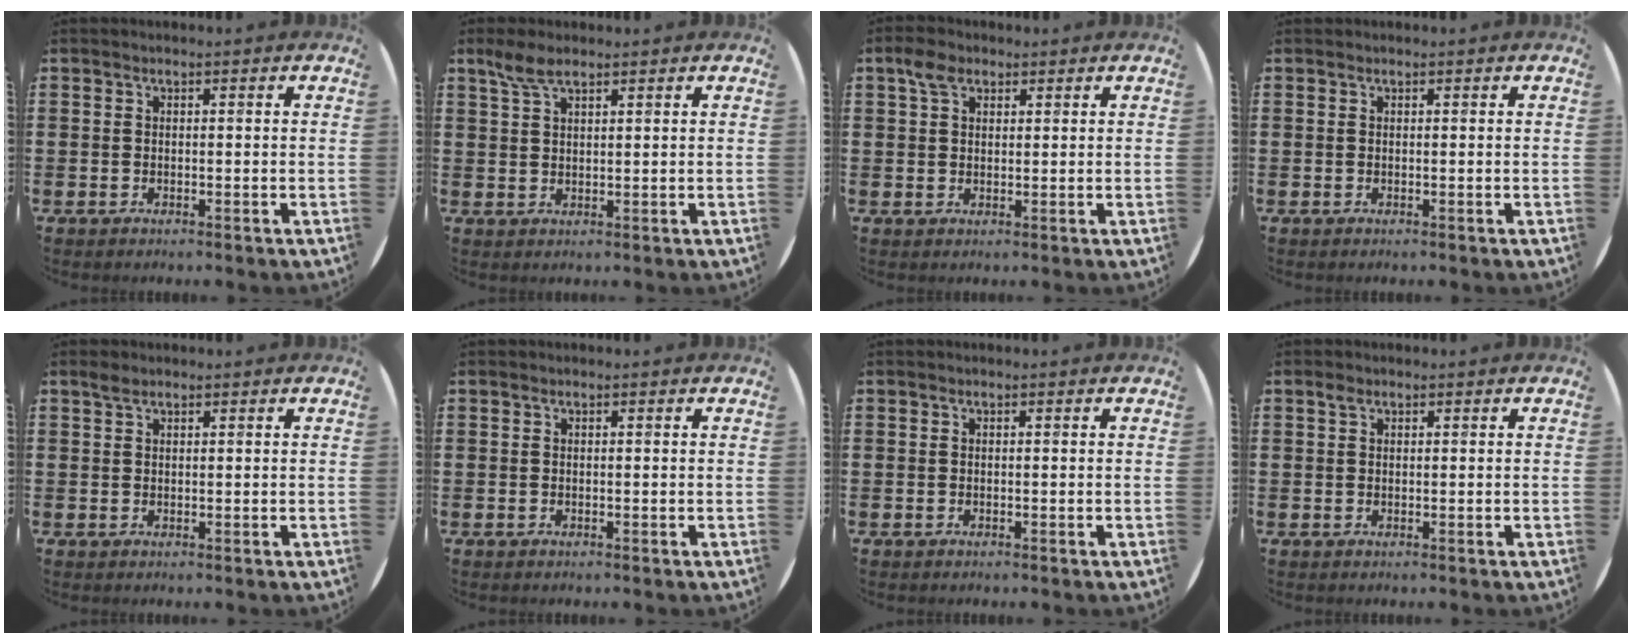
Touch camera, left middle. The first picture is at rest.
{"total": 3.7, "force": [2.6, 1.3, 2.2], "torque": [-0.049, 0.005, 0.048]}
{"total": 3.1, "force": [2.1, 1.8, 1.5], "torque": [-0.026, 0.004, 0.036]}
{"total": 0.0}
{"total": 1.2, "force": [1.0, 0.5, 0.5], "torque": [-0.004, 0.001, 0.017]}
{"total": 0.0}
{"total": 0.0}
{"total": 0.9, "force": [0.5, 0.6, 0.4], "torque": [-0.001, 0.001, 0.008]}